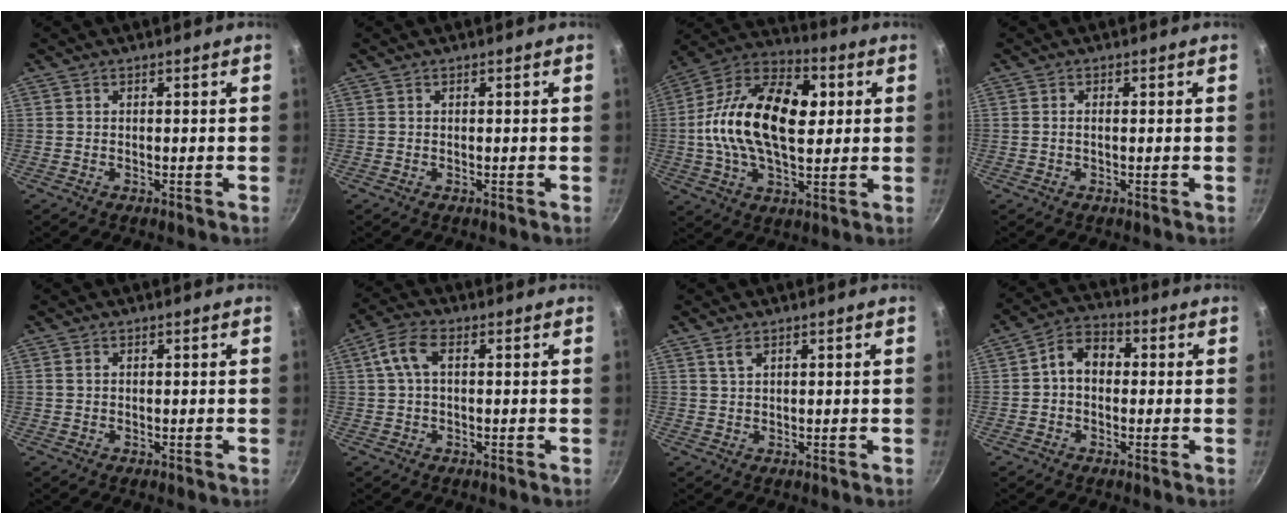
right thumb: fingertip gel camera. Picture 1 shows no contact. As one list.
[{"total": 0.0}, {"total": 22.3, "force": [2.3, 12.8, 18.1], "torque": [-0.305, 0.026, 0.018]}, {"total": 0.8, "force": [0.0, 0.3, 0.7], "torque": [-0.018, 0.004, -0.003]}, {"total": 0.8, "force": [0.2, 0.6, 0.4], "torque": [-0.007, 0.002, 0.003]}, {"total": 5.7, "force": [1.1, 3.2, 4.6], "torque": [-0.096, 0.020, 0.017]}, {"total": 1.7, "force": [1.1, 0.9, 1.0], "torque": [-0.018, -0.005, 0.023]}, {"total": 7.3, "force": [0.5, 5.4, 4.9], "torque": [-0.055, 0.022, -0.009]}]